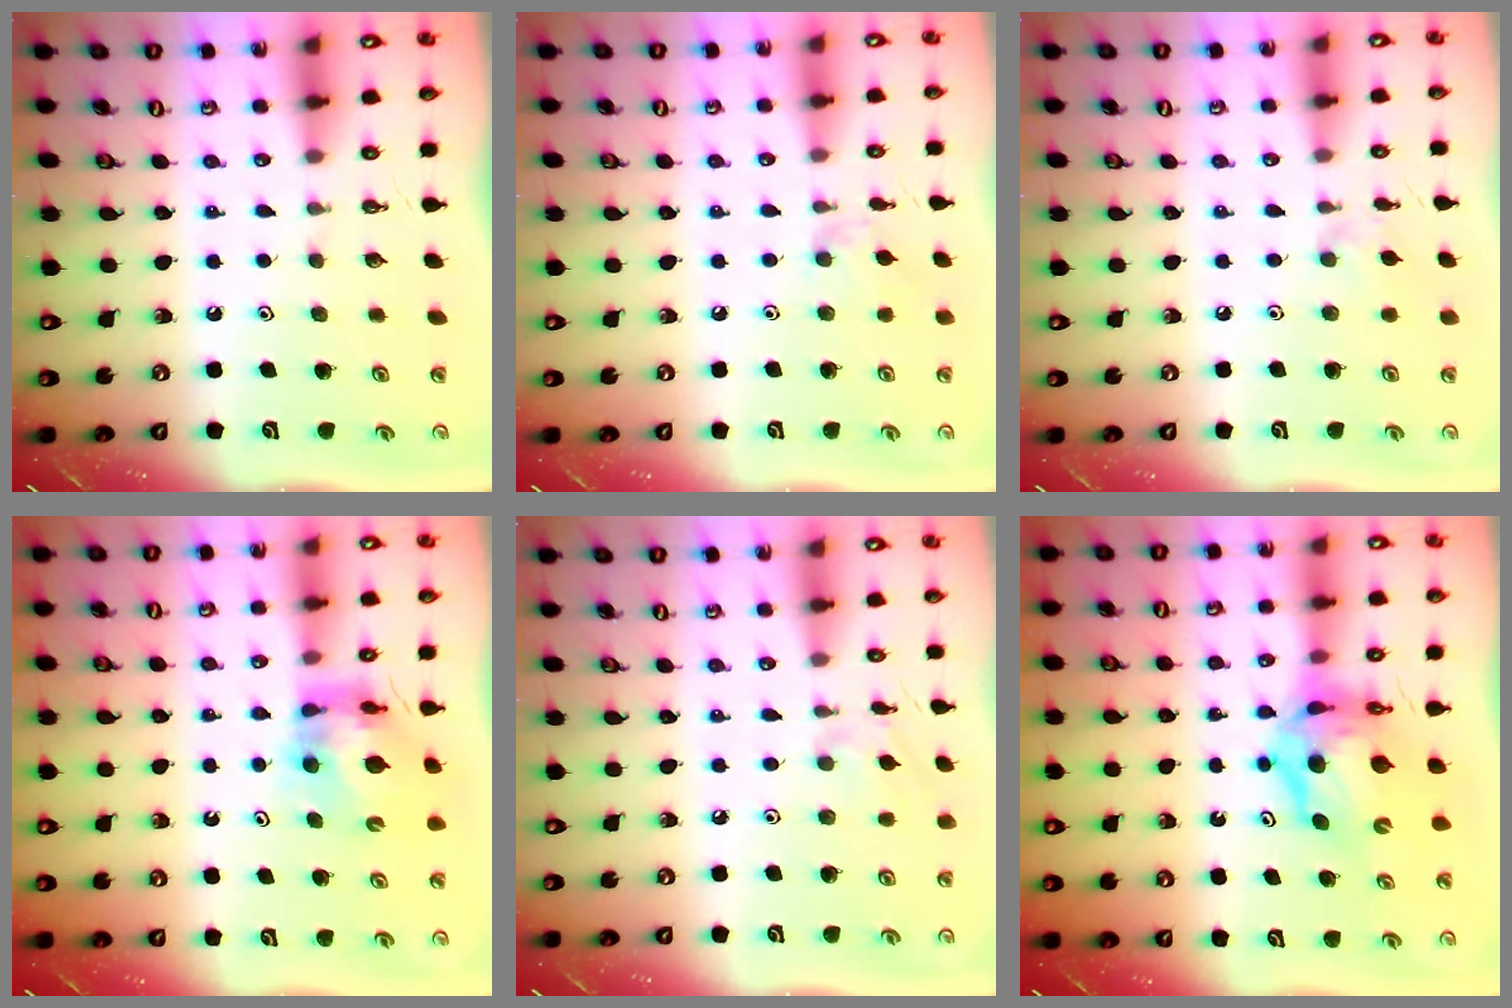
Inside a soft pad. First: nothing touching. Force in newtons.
{"total": 5.2, "press": 5.2, "slide": 0.8}
{"total": 2.8, "press": 2.7, "slide": 0.5}
{"total": 10.5, "press": 10.5, "slide": 1.1}
{"total": 4.1, "press": 4.1, "slide": 0.8}
{"total": 10.6, "press": 10.5, "slide": 1.1}